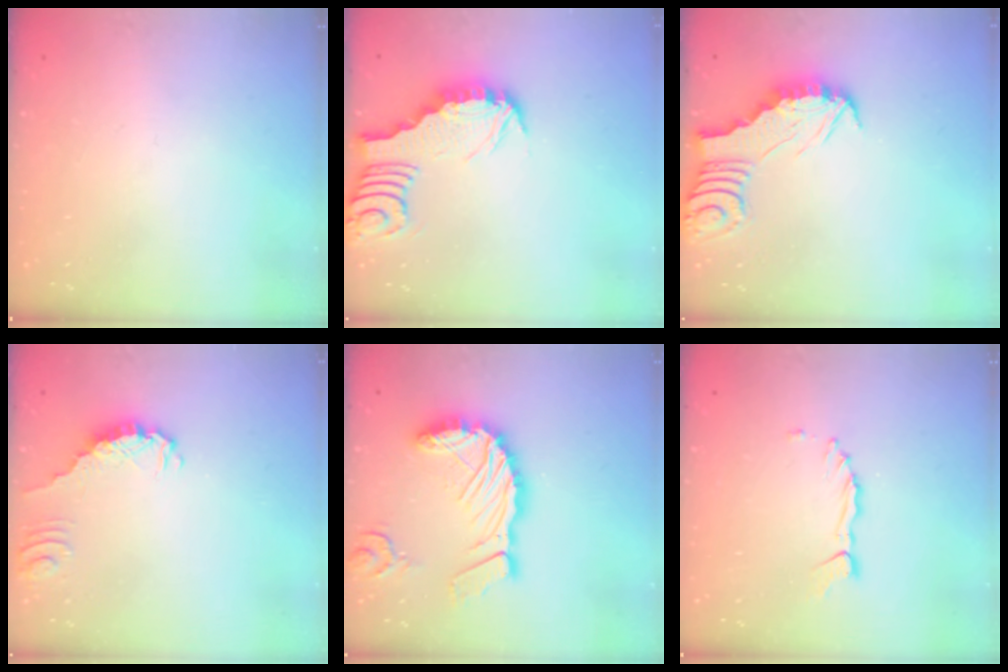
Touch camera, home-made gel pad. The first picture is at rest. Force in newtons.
{"total": 3.3, "press": 3.2, "slide": 0.4}
{"total": 2.5, "press": 2.5, "slide": 0.2}
{"total": 0.6, "press": 0.6, "slide": 0.2}
{"total": 13.8, "press": 13.8, "slide": 1.6}
{"total": 1.4, "press": 1.4, "slide": 0.2}